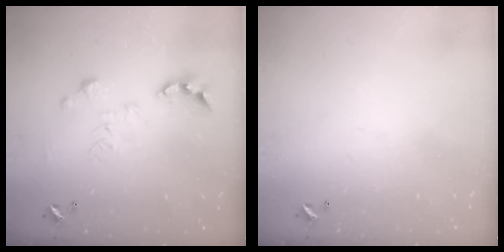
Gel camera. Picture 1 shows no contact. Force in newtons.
{"total": 0.0}